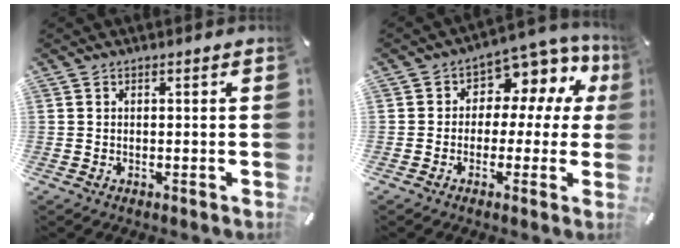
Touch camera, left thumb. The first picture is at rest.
{"total": 7.7, "force": [2.1, 5.9, 4.5], "torque": [-0.068, -0.021, 0.038]}